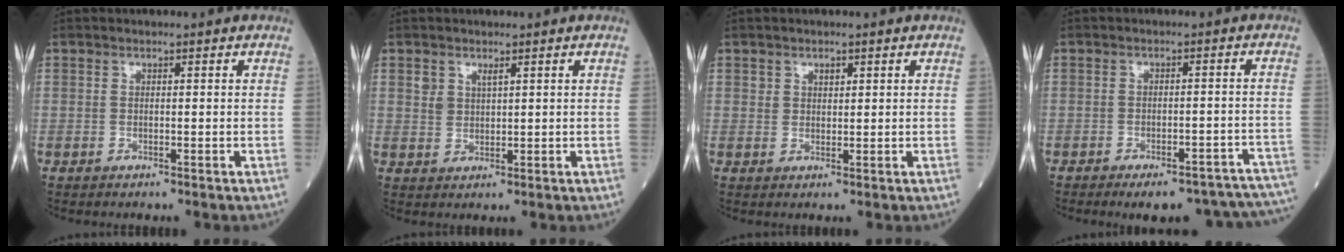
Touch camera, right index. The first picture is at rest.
{"total": 2.1, "force": [1.3, 1.1, 1.2], "torque": [-0.027, 0.002, 0.032]}
{"total": 1.5, "force": [0.9, 1.0, 0.7], "torque": [-0.008, -0.002, 0.015]}
{"total": 16.0, "force": [-14.3, 3.8, 6.1], "torque": [-0.020, 0.024, -0.164]}